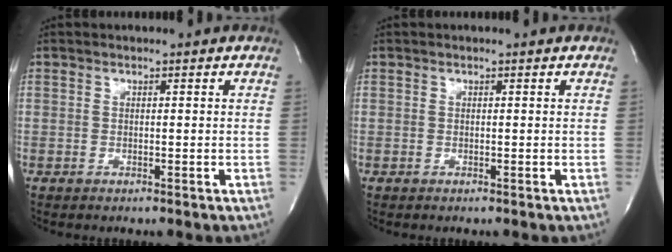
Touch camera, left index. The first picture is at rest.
{"total": 0.0}